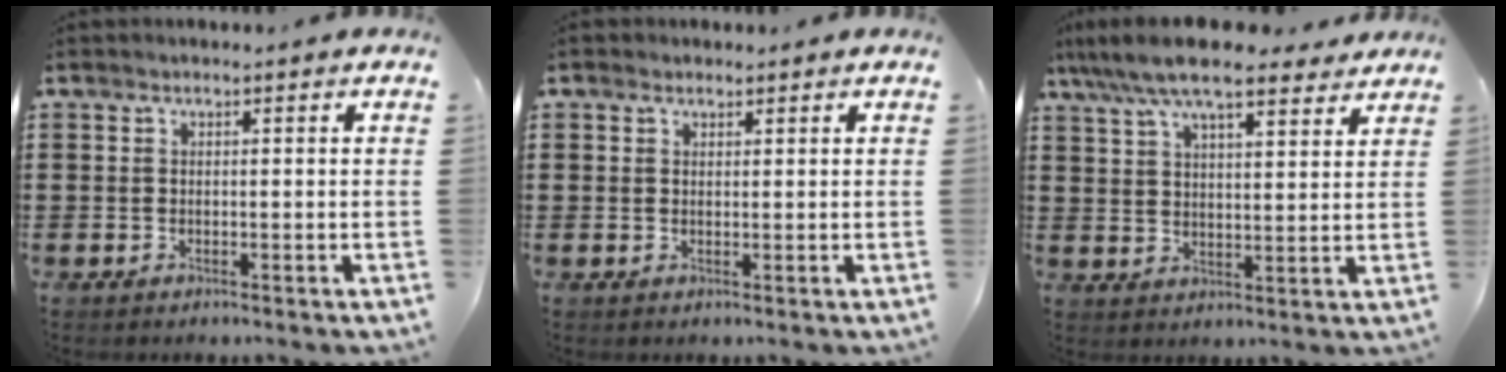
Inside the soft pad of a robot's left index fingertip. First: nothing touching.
{"total": 1.0, "force": [0.8, 0.6, 0.2], "torque": [-0.006, 0.004, 0.016]}
{"total": 8.9, "force": [7.6, 1.9, 4.3], "torque": [-0.108, -0.019, 0.137]}